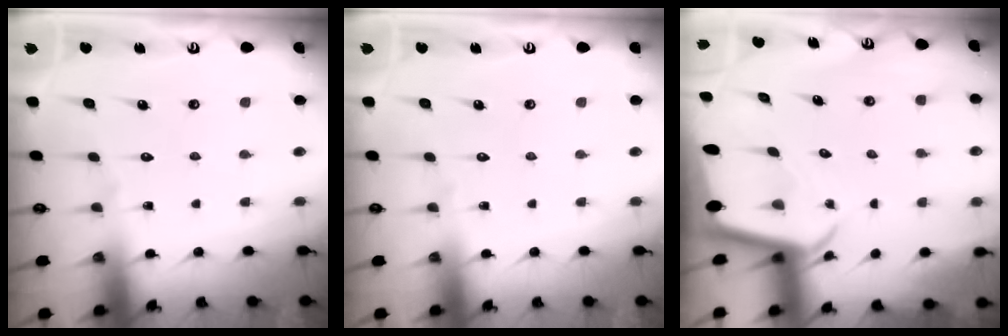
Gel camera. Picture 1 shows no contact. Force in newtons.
{"total": 0.0}
{"total": 3.0, "press": 3.0, "slide": 0.3}